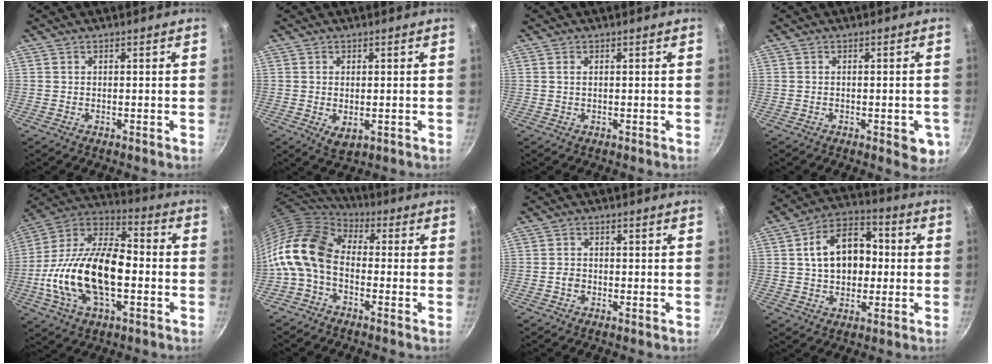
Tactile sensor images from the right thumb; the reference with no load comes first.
{"total": 3.7, "force": [-0.4, 2.2, 3.0], "torque": [-0.048, -0.013, -0.002]}
{"total": 0.8, "force": [0.2, 0.4, 0.7], "torque": [-0.013, 0.001, 0.003]}
{"total": 5.3, "force": [-1.8, 2.1, 4.5], "torque": [-0.040, -0.001, -0.022]}
{"total": 23.5, "force": [-3.8, 12.8, 19.3], "torque": [-0.347, 0.045, -0.082]}
{"total": 13.9, "force": [-1.9, 9.1, 10.3], "torque": [-0.189, 0.033, -0.060]}
{"total": 4.0, "force": [-1.0, 3.1, 2.3], "torque": [-0.032, 0.012, -0.022]}
{"total": 14.1, "force": [1.1, 10.0, 9.8], "torque": [-0.124, 0.027, 0.008]}